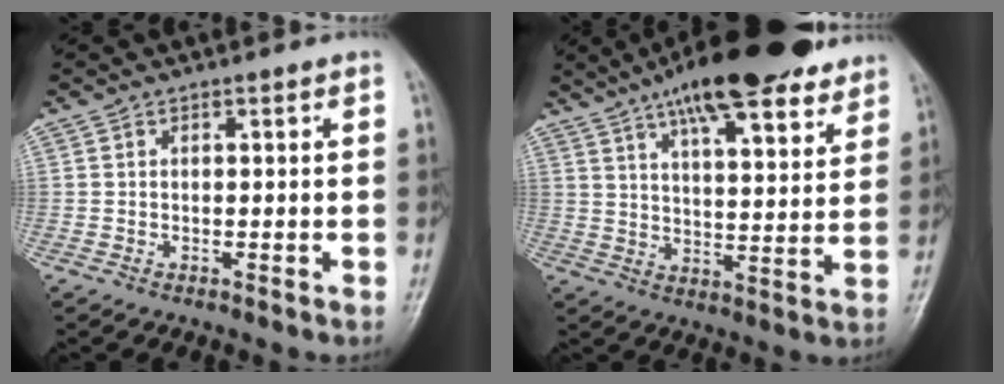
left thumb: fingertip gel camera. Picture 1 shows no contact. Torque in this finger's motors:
{"motor_torque": [1.38, -0.03, 1.44, -1.33, 0.17]}